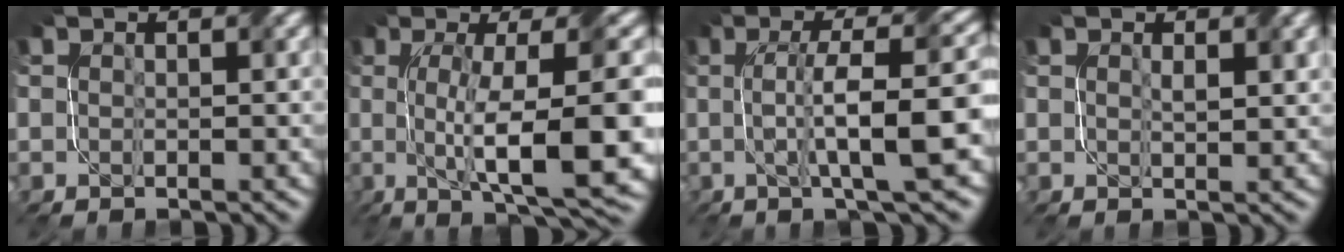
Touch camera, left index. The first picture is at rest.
{"total": 12.0, "force": [-0.8, 2.7, 11.6], "torque": [-0.169, -0.002, -0.003]}
{"total": 8.9, "force": [-0.3, 1.6, 8.7], "torque": [-0.124, 0.013, -0.004]}
{"total": 1.5, "force": [0.6, 0.5, 1.3], "torque": [-0.021, -0.002, 0.014]}